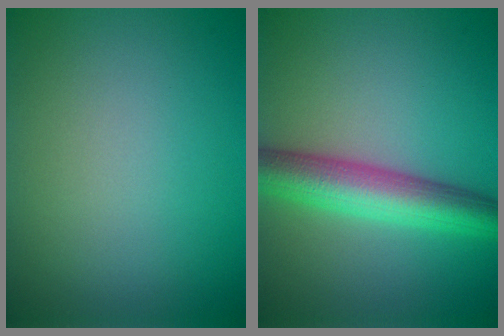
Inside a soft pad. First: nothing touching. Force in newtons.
{"total": 6.4, "press": 6.4, "slide": 0.2}